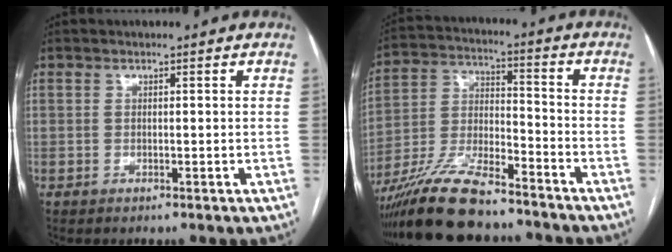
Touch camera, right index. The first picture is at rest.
{"total": 16.0, "force": [-13.0, 3.4, 8.6], "torque": [-0.185, -0.012, -0.240]}